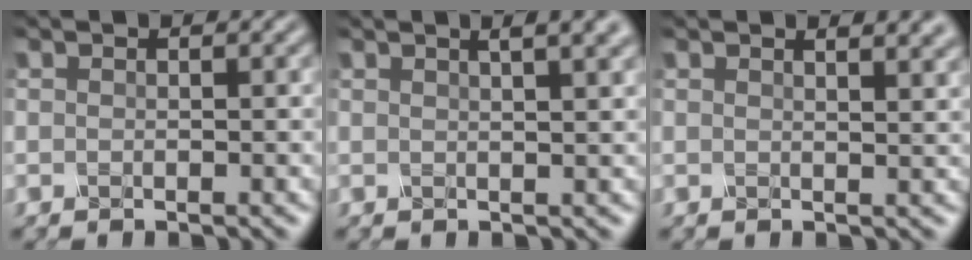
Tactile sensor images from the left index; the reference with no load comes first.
{"total": 5.5, "force": [3.1, 2.2, 4.0], "torque": [-0.019, 0.033, 0.005]}
{"total": 4.1, "force": [2.8, 1.6, 2.5], "torque": [-0.008, 0.023, 0.010]}